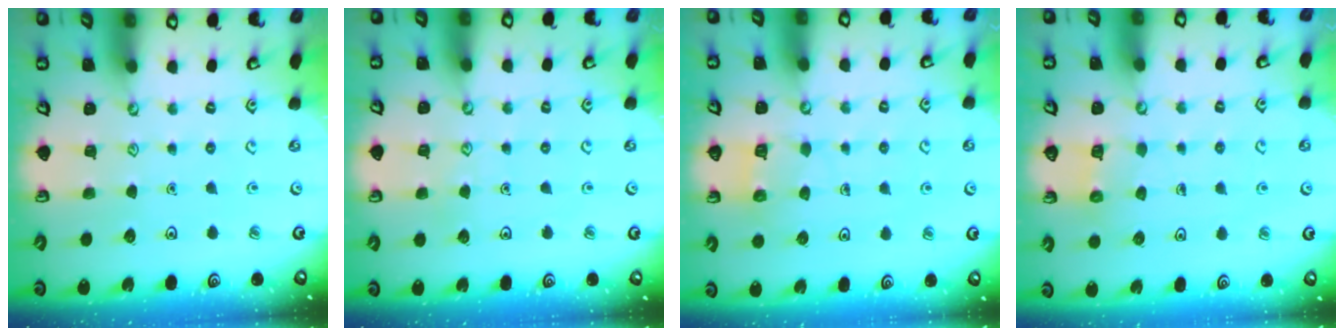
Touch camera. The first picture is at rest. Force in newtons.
{"total": 4.0, "press": 4.0, "slide": 0.2}
{"total": 5.1, "press": 5.1, "slide": 0.6}
{"total": 4.4, "press": 4.4, "slide": 0.3}